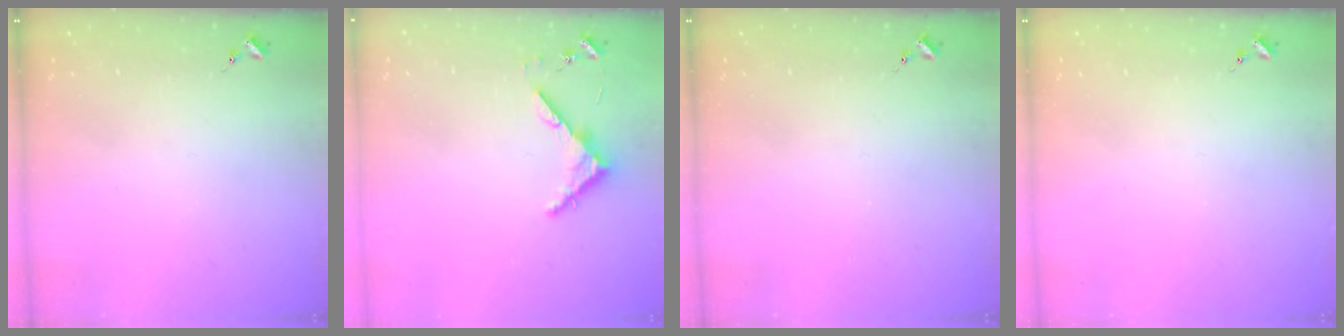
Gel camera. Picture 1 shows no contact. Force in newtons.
{"total": 4.6, "press": 4.6, "slide": 0.4}
{"total": 0.0}
{"total": 0.0}